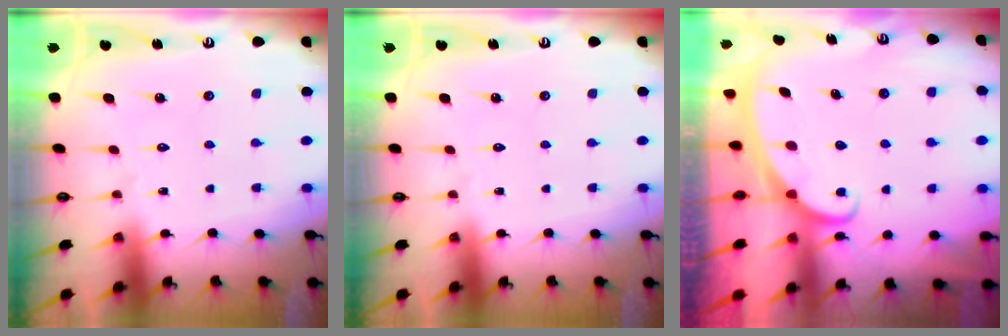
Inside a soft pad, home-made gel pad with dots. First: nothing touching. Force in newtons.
{"total": 0.0}
{"total": 2.4, "press": 2.4, "slide": 0.4}